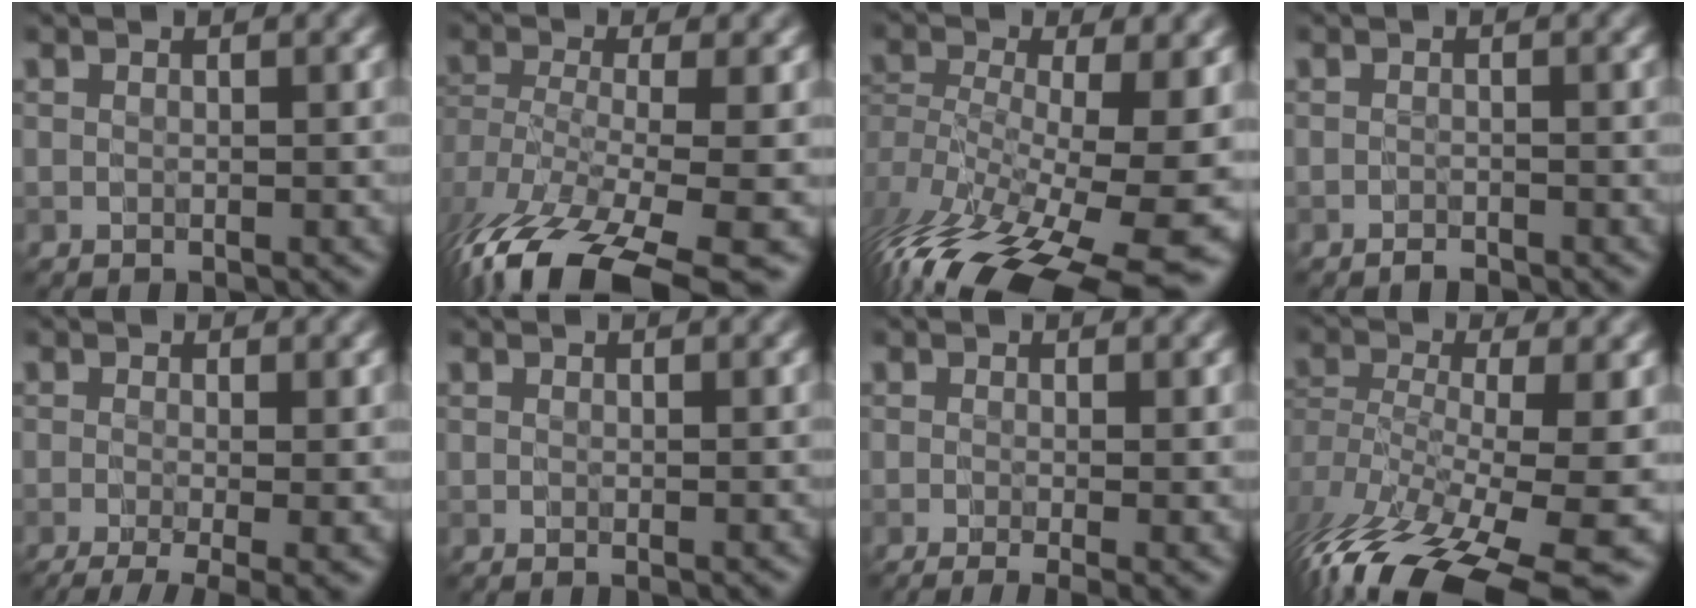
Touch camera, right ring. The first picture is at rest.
{"total": 12.4, "force": [-7.5, 4.6, 8.7], "torque": [-0.198, -0.028, -0.106]}
{"total": 16.5, "force": [-8.2, 6.6, 12.7], "torque": [-0.230, -0.014, -0.104]}
{"total": 0.9, "force": [-0.8, 0.1, 0.3], "torque": [-0.006, 0.002, -0.016]}
{"total": 7.2, "force": [-2.9, 2.7, 6.0], "torque": [-0.088, -0.003, -0.043]}
{"total": 0.5, "force": [-0.1, 0.1, 0.5], "torque": [-0.007, -0.006, -0.001]}
{"total": 5.2, "force": [-1.4, 2.1, 4.5], "torque": [-0.068, -0.008, -0.014]}
{"total": 15.2, "force": [-8.5, 5.4, 11.4], "torque": [-0.247, -0.029, -0.116]}